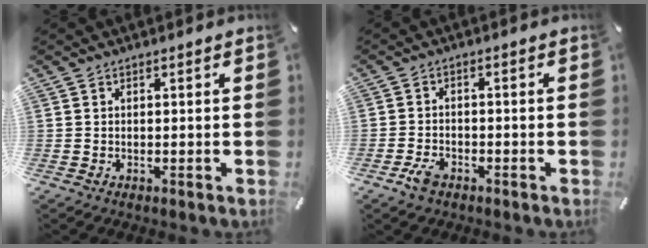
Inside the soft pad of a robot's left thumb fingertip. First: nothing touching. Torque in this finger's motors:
{"motor_torque": [-0.21, -0.16, -0.15, 0.17, 0.02]}